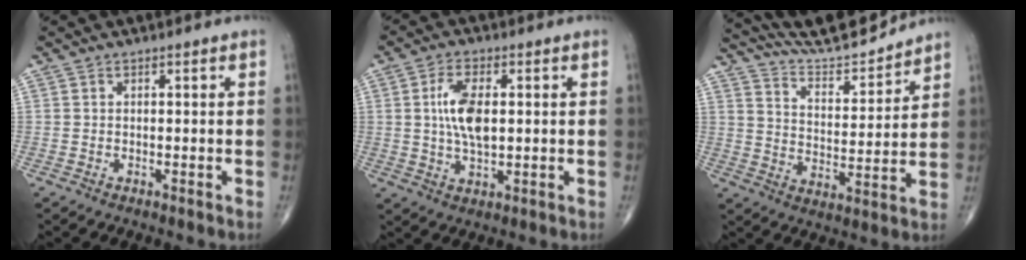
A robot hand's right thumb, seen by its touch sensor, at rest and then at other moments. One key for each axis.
{"total": 8.4, "fx": 1.1, "fy": 4.1, "fz": 7.3, "tx": -0.141, "ty": -0.002, "tz": 0.021}
{"total": 13.2, "fx": 12.7, "fy": 0.8, "fz": 3.3, "tx": -0.043, "ty": -0.067, "tz": 0.221}